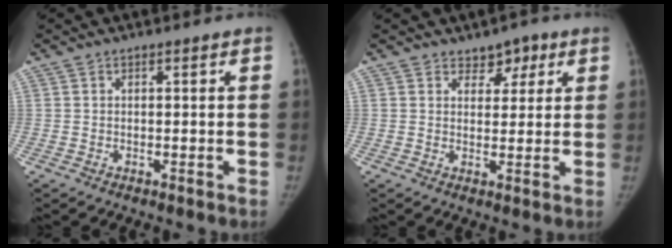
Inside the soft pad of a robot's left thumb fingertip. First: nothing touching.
{"total": 4.1, "force": [2.5, 2.7, 1.6], "torque": [0.005, -0.013, 0.037]}